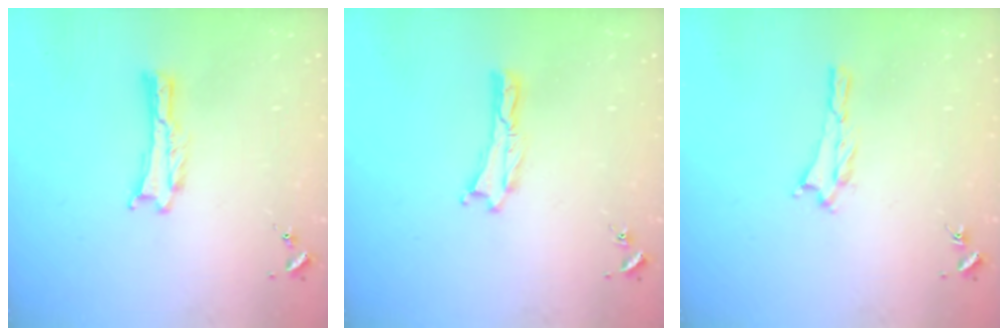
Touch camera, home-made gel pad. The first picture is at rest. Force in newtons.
{"total": 0.0}
{"total": 1.4, "press": 1.4, "slide": 0.3}